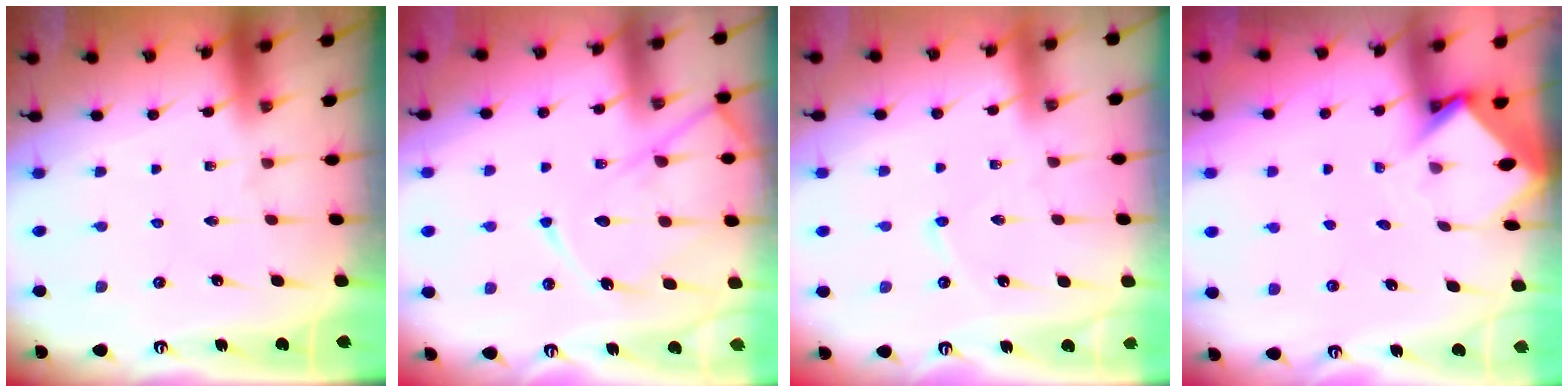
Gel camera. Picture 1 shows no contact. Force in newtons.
{"total": 13.0, "press": 12.9, "slide": 1.3}
{"total": 2.9, "press": 2.9, "slide": 0.2}
{"total": 3.6, "press": 3.6, "slide": 0.3}